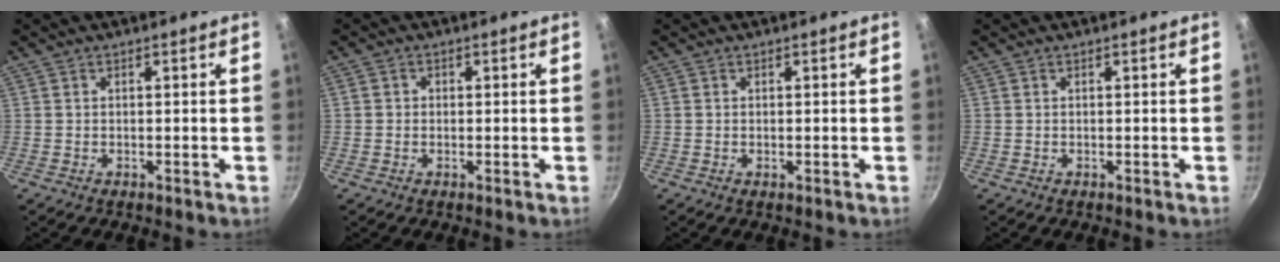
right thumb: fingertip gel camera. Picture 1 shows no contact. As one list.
[{"total": 1.4, "force": [-0.1, 1.3, 0.4], "torque": [-0.003, 0.002, -0.006]}, {"total": 0.0}, {"total": 0.0}]